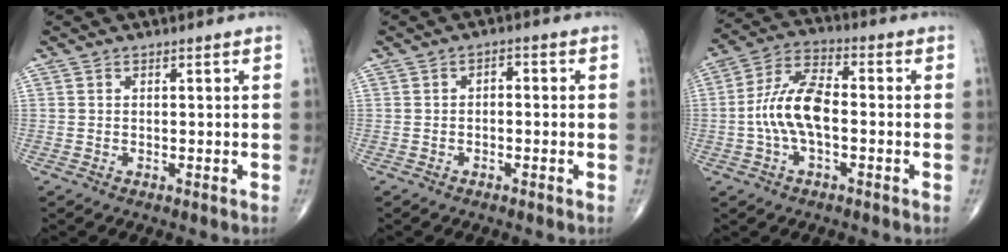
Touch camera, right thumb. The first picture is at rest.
{"total": 1.7, "force": [-0.3, 1.1, 1.2], "torque": [-0.006, 0.013, -0.012]}
{"total": 11.0, "force": [-1.4, 5.3, 9.6], "torque": [-0.198, 0.034, -0.032]}